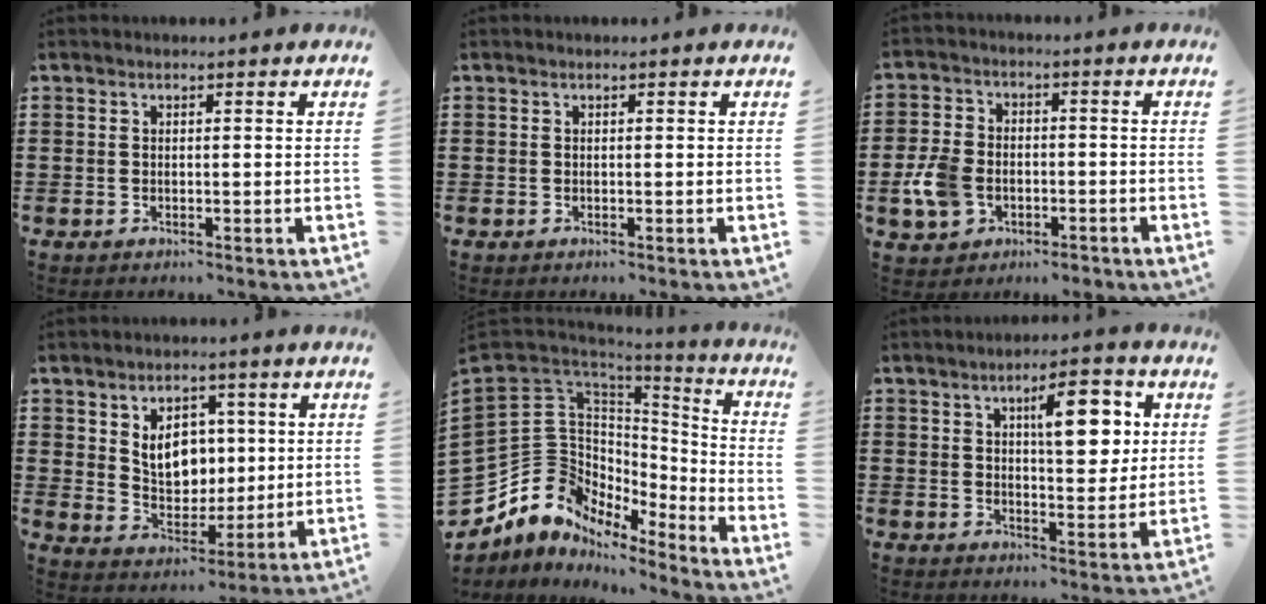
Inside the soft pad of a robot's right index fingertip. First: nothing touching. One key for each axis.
{"total": 0.0}
{"total": 6.7, "fx": -2.5, "fy": 4.7, "fz": 4.0, "tx": -0.111, "ty": 0.002, "tz": -0.054}
{"total": 7.5, "fx": 2.0, "fy": 5.8, "fz": 4.4, "tx": -0.083, "ty": 0.010, "tz": 0.033}
{"total": 10.9, "fx": -2.8, "fy": 9.9, "fz": 3.7, "tx": -0.120, "ty": -0.017, "tz": -0.052}
{"total": 9.3, "fx": 3.3, "fy": 3.8, "fz": 7.8, "tx": -0.111, "ty": -0.005, "tz": 0.046}